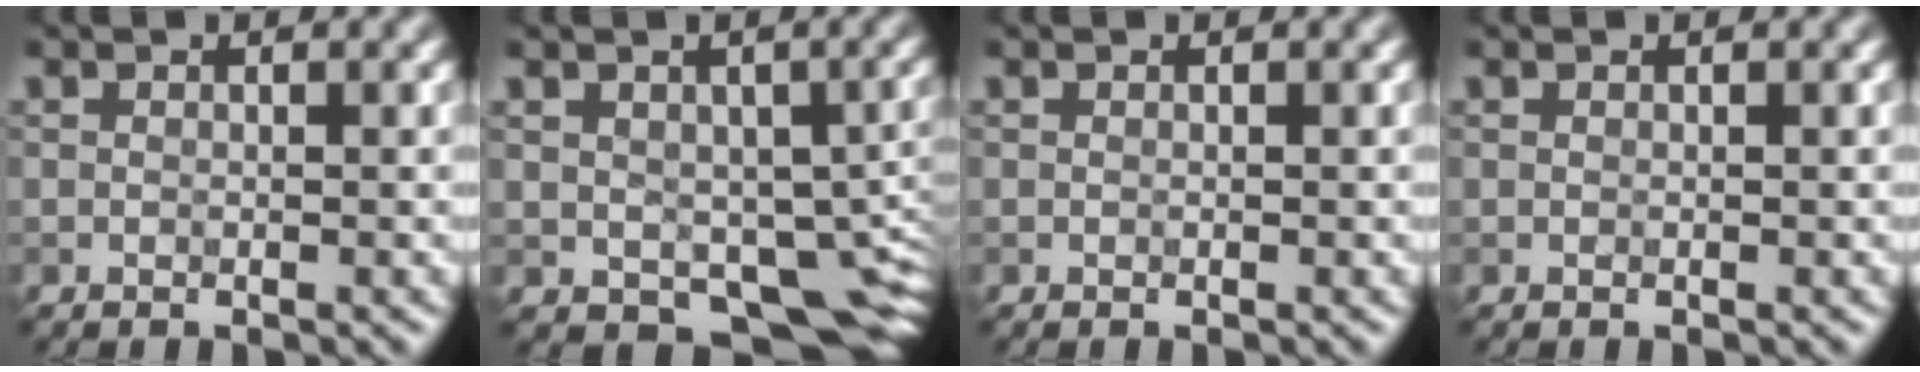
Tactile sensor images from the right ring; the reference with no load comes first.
{"total": 8.2, "force": [-1.7, 5.3, 6.0], "torque": [-0.082, -0.022, -0.022]}
{"total": 0.0}
{"total": 0.0}